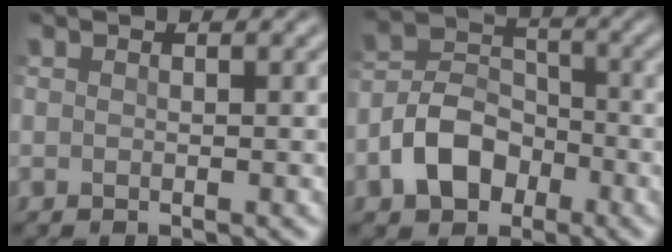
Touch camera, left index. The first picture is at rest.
{"total": 5.8, "force": [-2.7, 4.0, 3.1], "torque": [-0.052, 0.003, -0.058]}